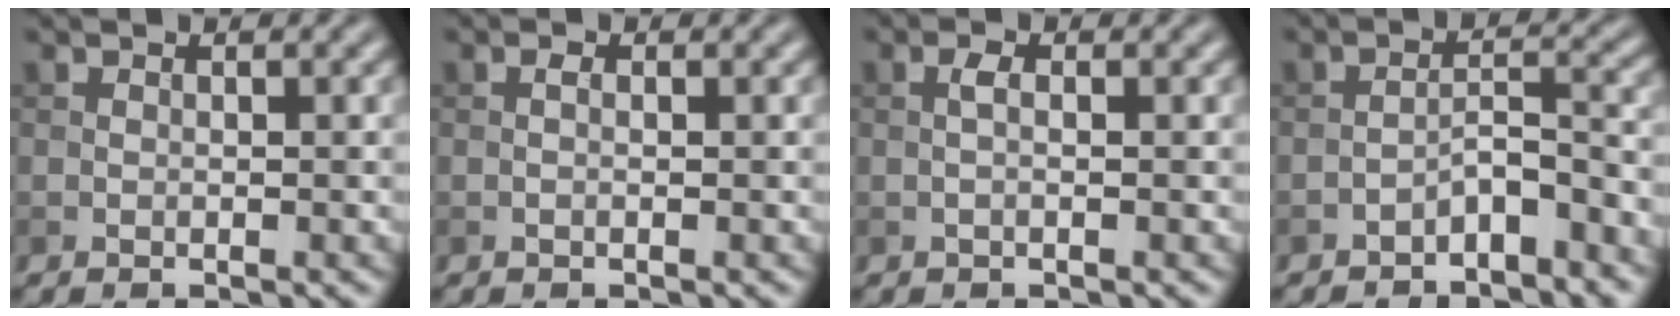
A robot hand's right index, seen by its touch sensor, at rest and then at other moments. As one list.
[{"total": 0.6, "force": [-0.2, 0.2, 0.6], "torque": [-0.014, 0.000, -0.006]}, {"total": 1.1, "force": [-0.2, 0.3, 1.1], "torque": [-0.024, 0.002, -0.006]}, {"total": 3.7, "force": [-2.7, 0.8, 2.3], "torque": [-0.040, 0.014, -0.052]}]